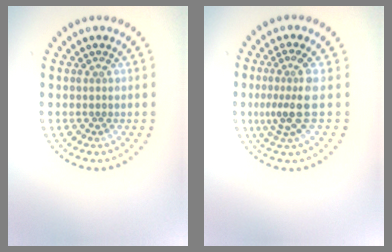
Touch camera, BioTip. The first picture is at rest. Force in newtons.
{"total": 3.2, "press": 2.2, "slide": 2.3}